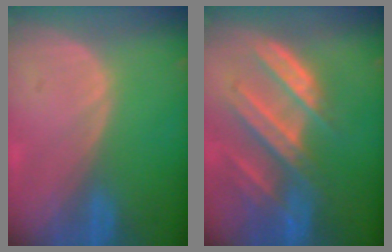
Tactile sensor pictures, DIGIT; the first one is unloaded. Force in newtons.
{"total": 9.2, "press": 8.1, "slide": 4.3}